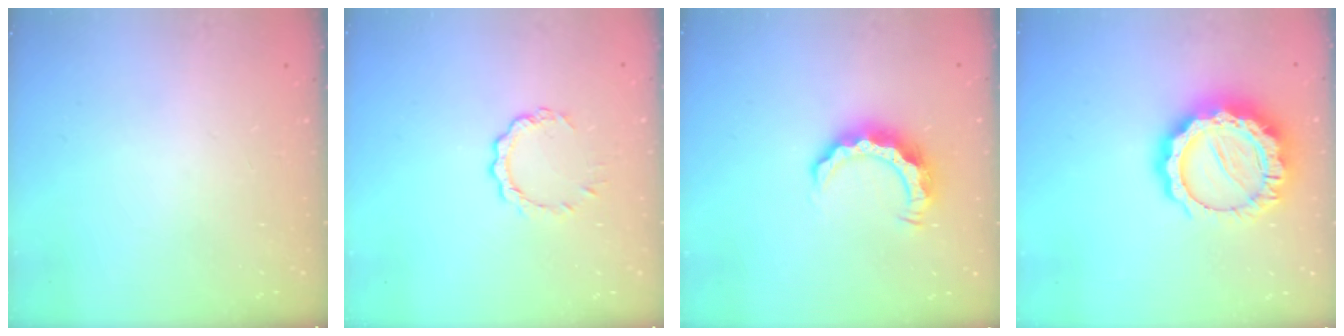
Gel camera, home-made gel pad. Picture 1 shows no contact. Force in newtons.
{"total": 5.0, "press": 4.9, "slide": 0.6}
{"total": 8.4, "press": 8.4, "slide": 0.5}
{"total": 18.2, "press": 18.1, "slide": 1.5}